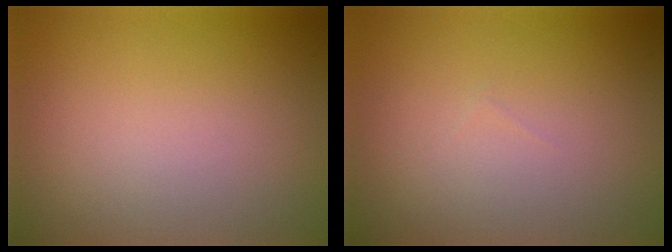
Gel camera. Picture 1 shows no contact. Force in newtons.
{"total": 0.0}